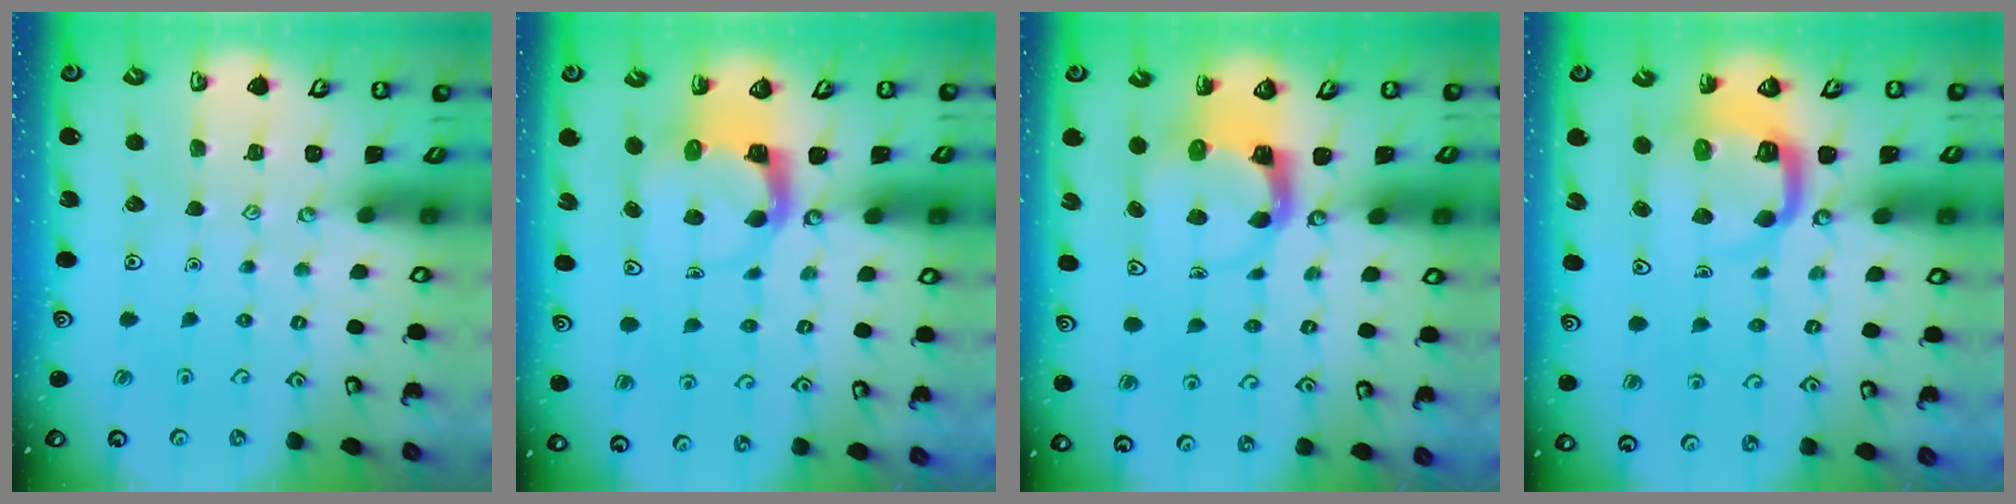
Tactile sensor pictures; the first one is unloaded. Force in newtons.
{"total": 3.9, "press": 3.9, "slide": 0.3}
{"total": 3.7, "press": 3.7, "slide": 0.6}
{"total": 6.0, "press": 5.9, "slide": 0.8}